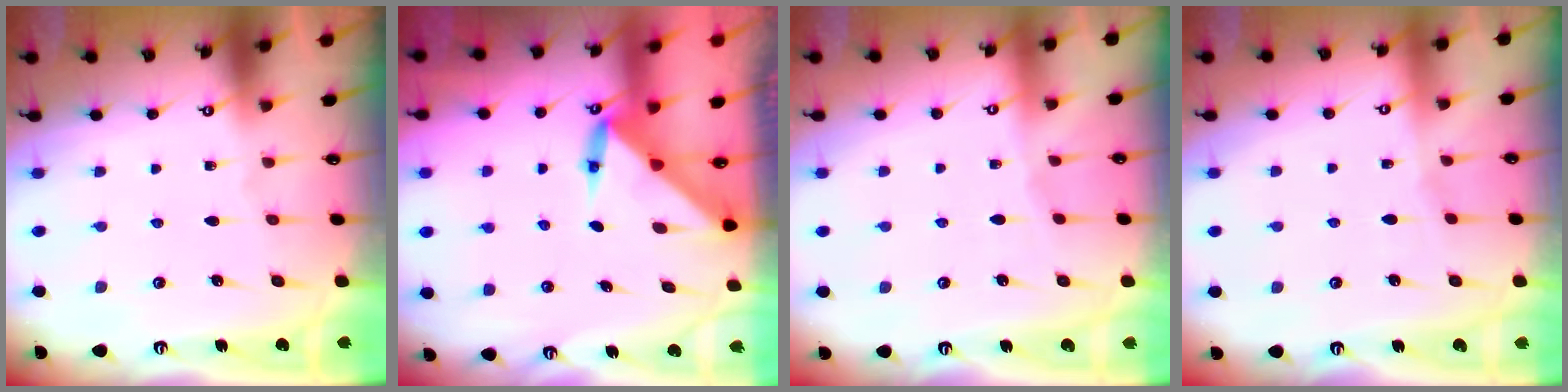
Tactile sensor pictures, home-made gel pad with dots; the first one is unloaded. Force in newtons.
{"total": 3.9, "press": 3.9, "slide": 0.5}
{"total": 2.4, "press": 2.4, "slide": 0.4}
{"total": 2.9, "press": 2.9, "slide": 0.5}